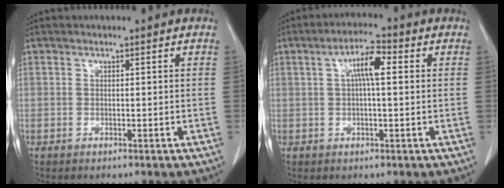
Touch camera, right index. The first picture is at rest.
{"total": 5.3, "force": [1.1, 1.0, 5.1], "torque": [-0.093, 0.015, 0.017]}